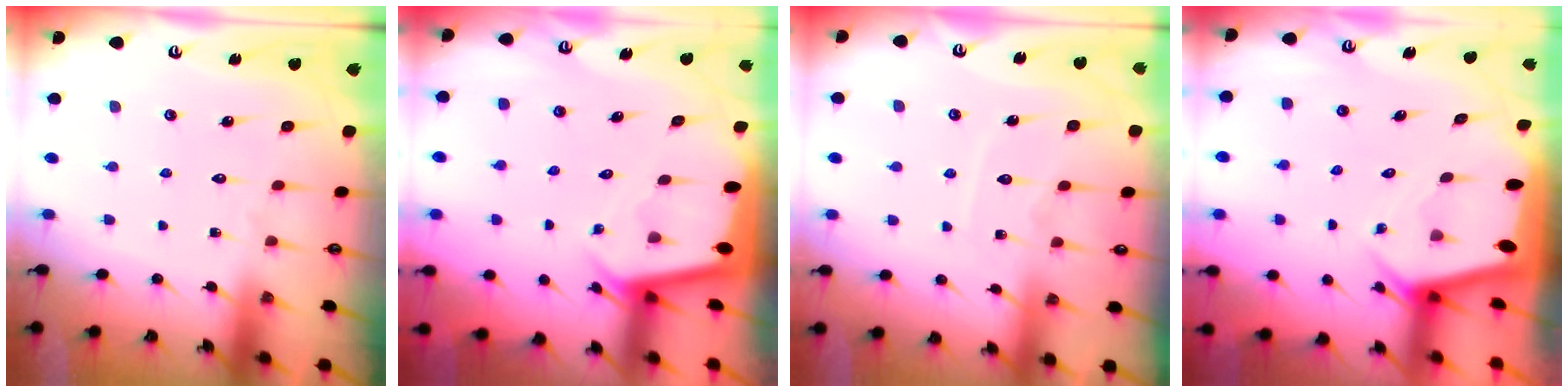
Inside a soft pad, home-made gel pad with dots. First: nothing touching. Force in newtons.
{"total": 2.0, "press": 2.0, "slide": 0.1}
{"total": 5.6, "press": 5.6, "slide": 0.6}
{"total": 3.5, "press": 3.5, "slide": 0.3}